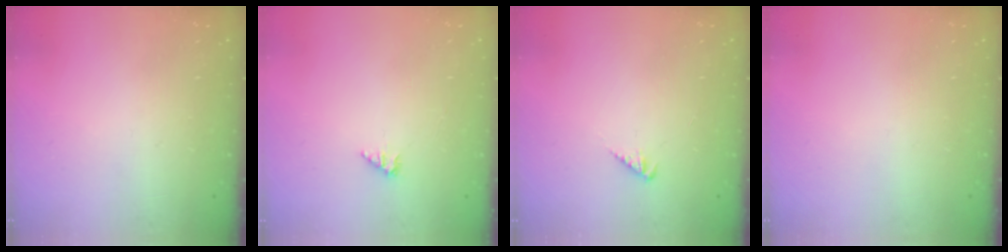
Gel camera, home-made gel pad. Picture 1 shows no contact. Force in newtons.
{"total": 1.7, "press": 1.7, "slide": 0.3}
{"total": 2.1, "press": 2.0, "slide": 0.5}
{"total": 0.0}